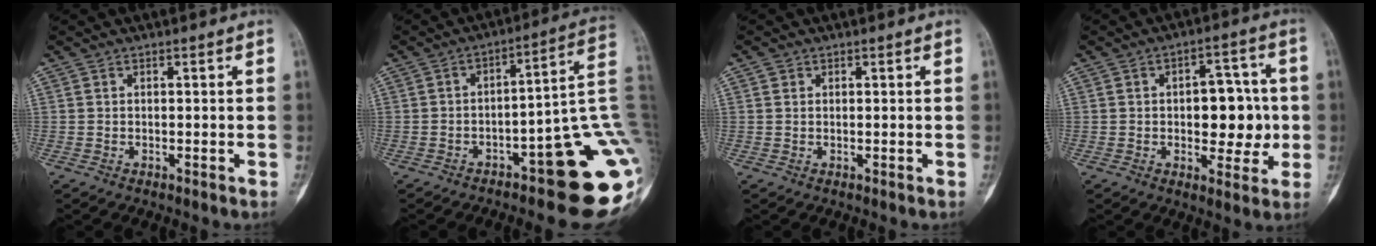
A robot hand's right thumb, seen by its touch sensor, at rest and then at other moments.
{"total": 19.7, "force": [-5.9, 4.8, 18.2], "torque": [-0.169, 0.041, -0.068]}
{"total": 0.6, "force": [0.2, 0.5, 0.2], "torque": [-0.002, 0.001, 0.003]}
{"total": 11.4, "force": [-0.4, 6.6, 9.3], "torque": [-0.082, 0.016, -0.002]}